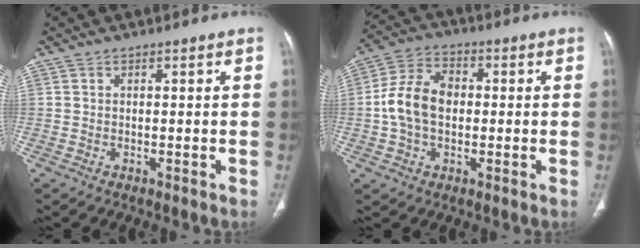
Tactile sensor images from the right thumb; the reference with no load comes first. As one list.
[{"total": 10.6, "force": [-0.2, 7.4, 7.6], "torque": [-0.141, 0.026, -0.010]}]